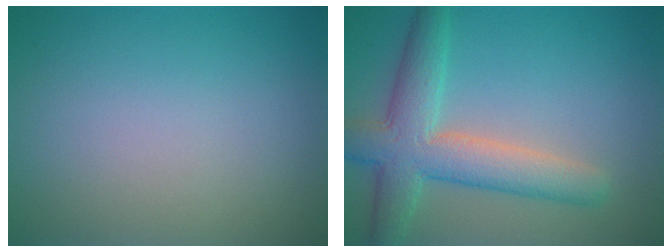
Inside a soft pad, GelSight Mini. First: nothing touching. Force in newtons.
{"total": 6.5, "press": 6.5, "slide": 0.3}